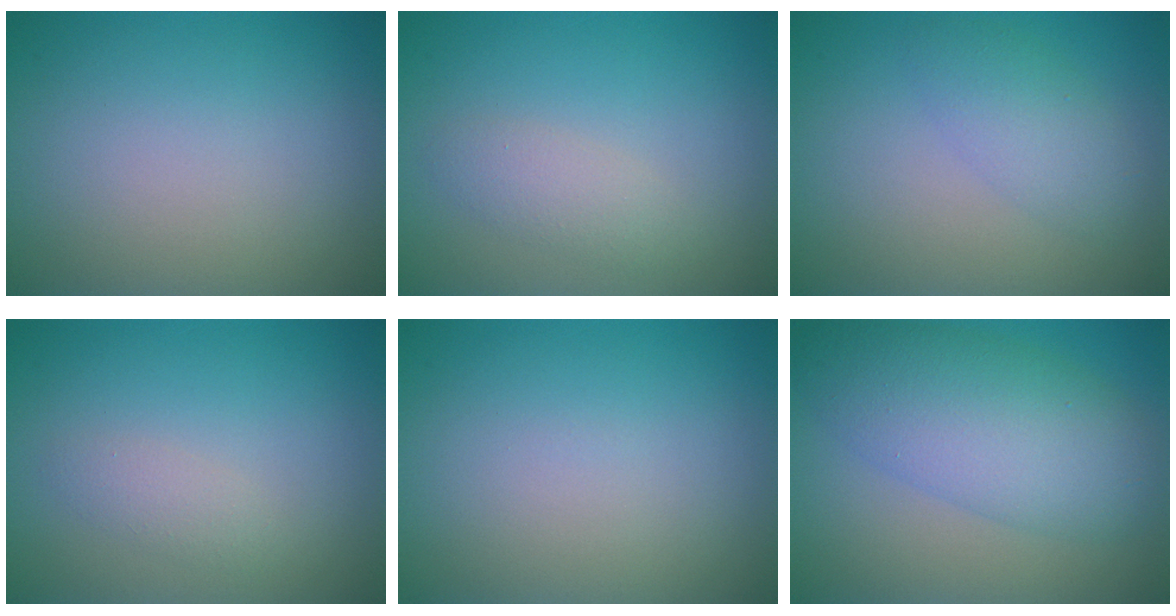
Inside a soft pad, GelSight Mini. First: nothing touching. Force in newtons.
{"total": 1.9, "press": 1.9, "slide": 0.0}
{"total": 2.8, "press": 2.8, "slide": 0.1}
{"total": 1.4, "press": 1.4, "slide": 0.1}
{"total": 0.0}
{"total": 7.5, "press": 7.5, "slide": 0.2}